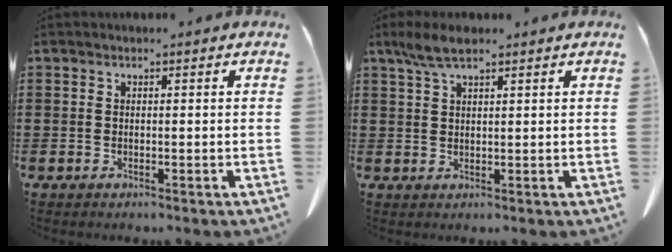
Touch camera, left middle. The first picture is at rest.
{"total": 4.3, "force": [2.7, 1.1, 3.2], "torque": [-0.077, -0.002, 0.048]}